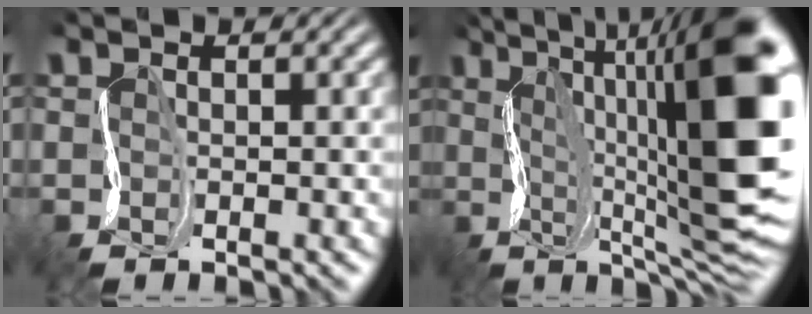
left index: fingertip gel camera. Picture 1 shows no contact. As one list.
[{"total": 16.8, "force": [2.8, 5.2, 15.7], "torque": [-0.233, 0.024, 0.057]}]